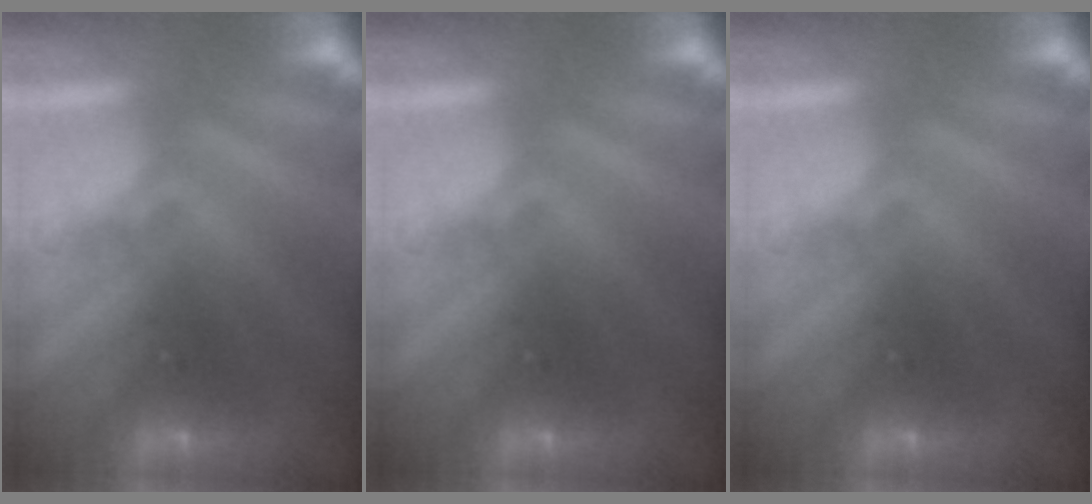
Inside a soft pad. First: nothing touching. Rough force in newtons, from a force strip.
{"total": 0.0}
{"total": 0.0}